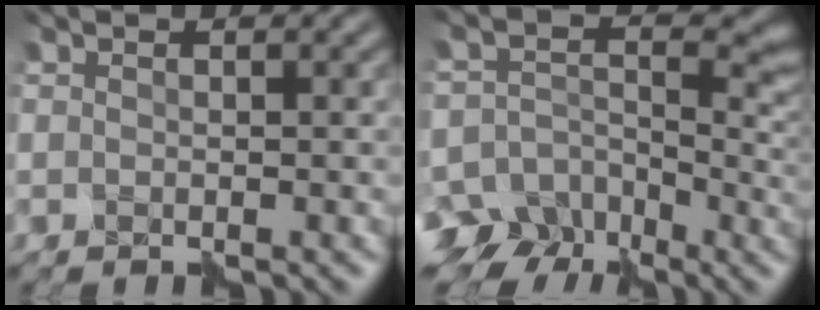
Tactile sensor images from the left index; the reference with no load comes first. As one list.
[{"total": 10.4, "force": [-5.0, 7.5, 5.2], "torque": [-0.089, -0.003, -0.091]}]